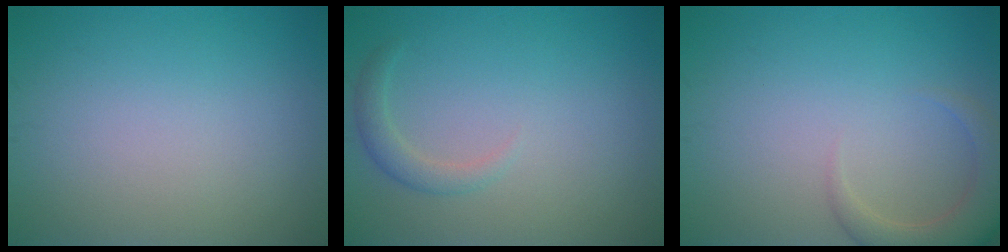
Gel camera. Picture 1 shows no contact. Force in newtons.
{"total": 1.5, "press": 1.5, "slide": 0.1}
{"total": 3.8, "press": 3.8, "slide": 0.5}